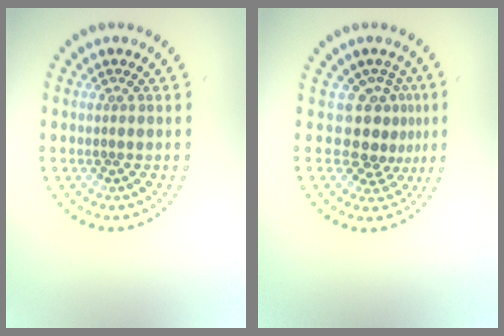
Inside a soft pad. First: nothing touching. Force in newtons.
{"total": 3.3, "press": 2.4, "slide": 2.3}